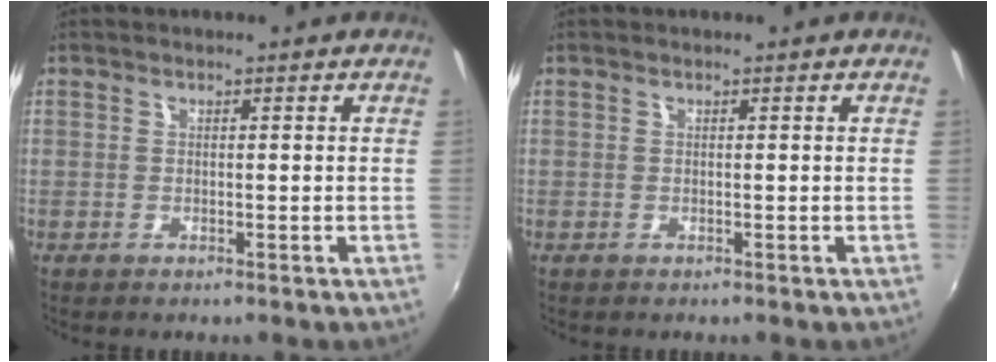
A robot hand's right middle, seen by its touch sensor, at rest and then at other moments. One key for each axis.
{"total": 0.0}